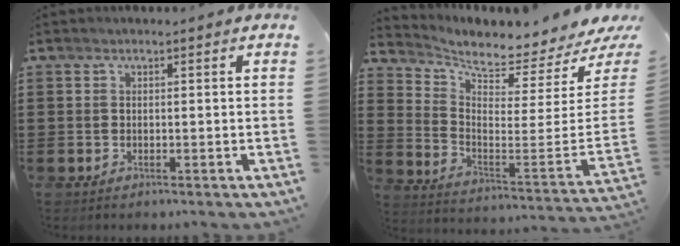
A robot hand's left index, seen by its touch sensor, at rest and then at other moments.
{"total": 4.2, "force": [3.7, 0.0, 1.8], "torque": [-0.054, -0.065, 0.057]}